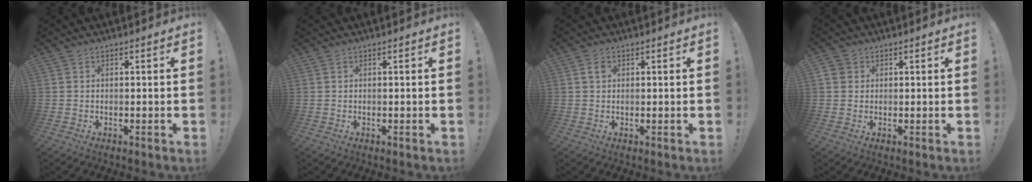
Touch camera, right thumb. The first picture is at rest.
{"total": 0.0}
{"total": 2.0, "force": [0.8, 1.5, 1.1], "torque": [-0.014, 0.000, 0.012]}
{"total": 2.5, "force": [0.9, 2.2, 0.6], "torque": [-0.014, 0.003, 0.017]}